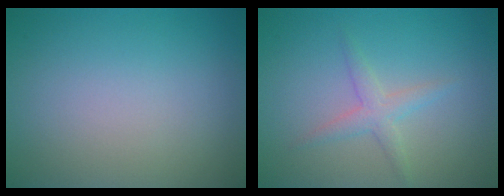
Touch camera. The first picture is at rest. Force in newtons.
{"total": 2.0, "press": 2.0, "slide": 0.1}